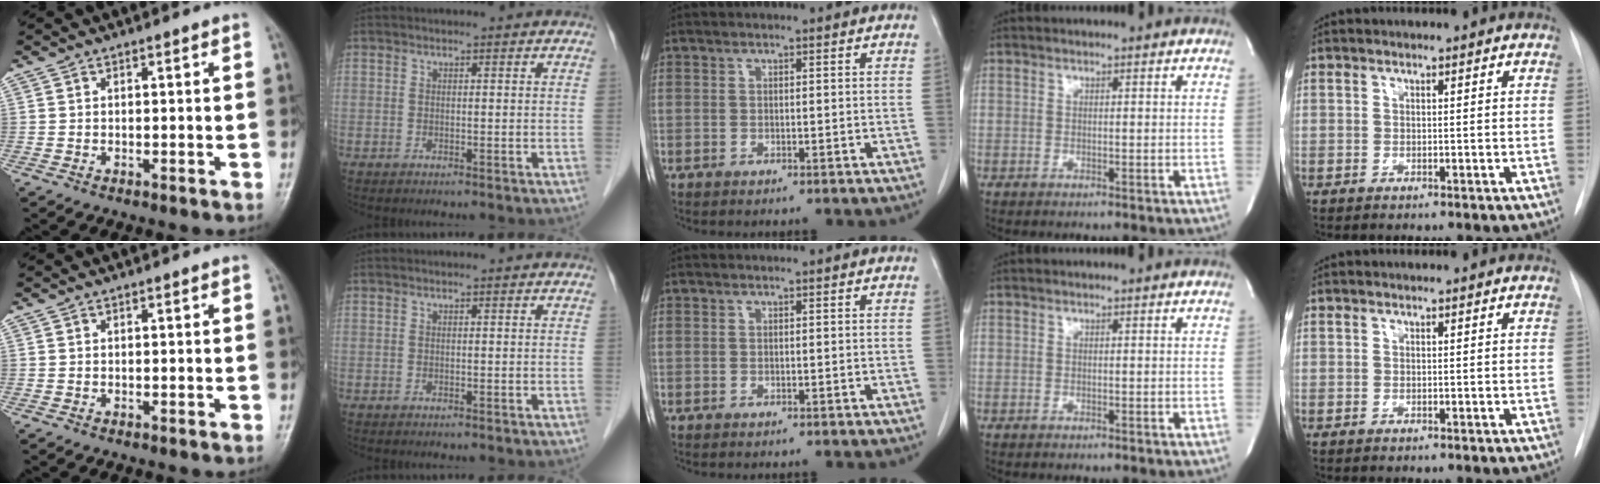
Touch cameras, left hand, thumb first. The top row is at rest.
{}